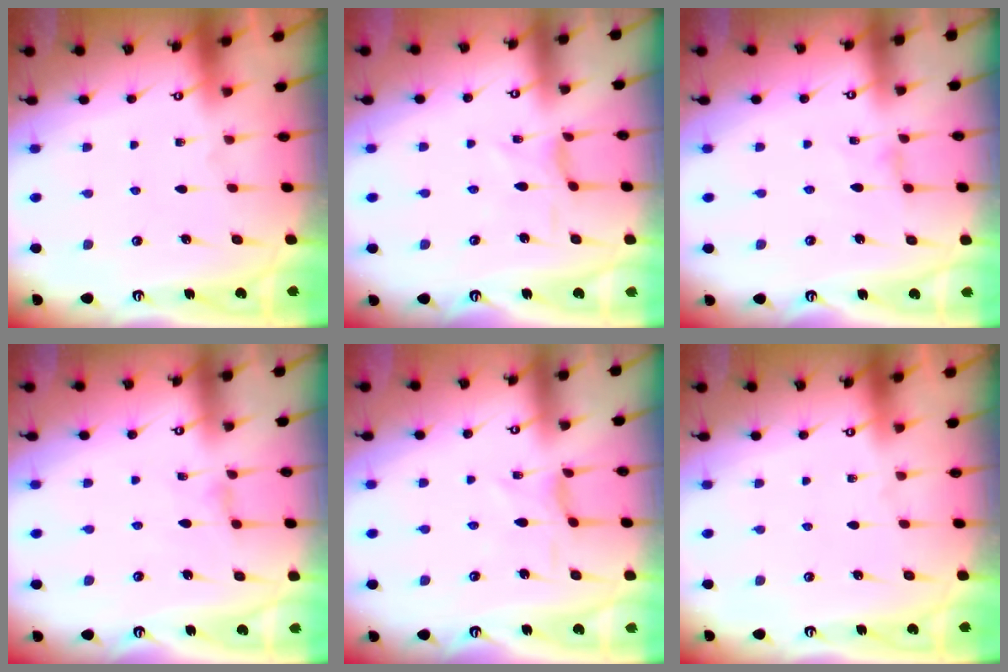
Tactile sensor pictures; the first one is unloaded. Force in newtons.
{"total": 1.0, "press": 1.0, "slide": 0.4}
{"total": 0.9, "press": 0.8, "slide": 0.3}
{"total": 1.4, "press": 1.3, "slide": 0.3}
{"total": 1.0, "press": 1.0, "slide": 0.4}
{"total": 0.0}